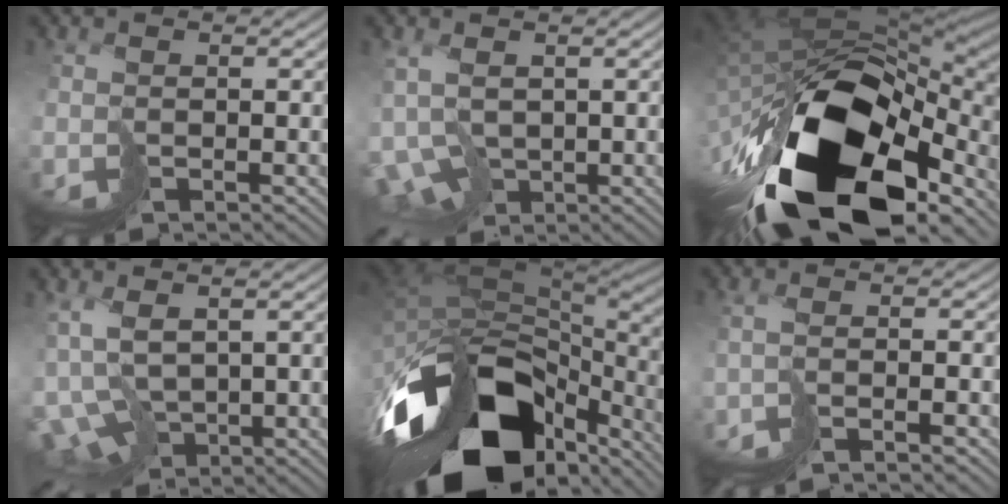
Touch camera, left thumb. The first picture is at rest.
{"total": 6.0, "force": [-0.9, 3.8, 4.5], "torque": [-0.114, -0.013, -0.008]}
{"total": 19.8, "force": [-9.2, 10.5, 14.0], "torque": [-0.289, -0.033, -0.133]}
{"total": 9.0, "force": [-1.7, 5.1, 7.2], "torque": [-0.180, -0.028, -0.018]}
{"total": 18.1, "force": [-10.1, 8.9, 12.0], "torque": [-0.252, -0.012, -0.141]}
{"total": 2.5, "force": [-2.1, -0.7, 1.2], "torque": [-0.016, 0.004, -0.040]}